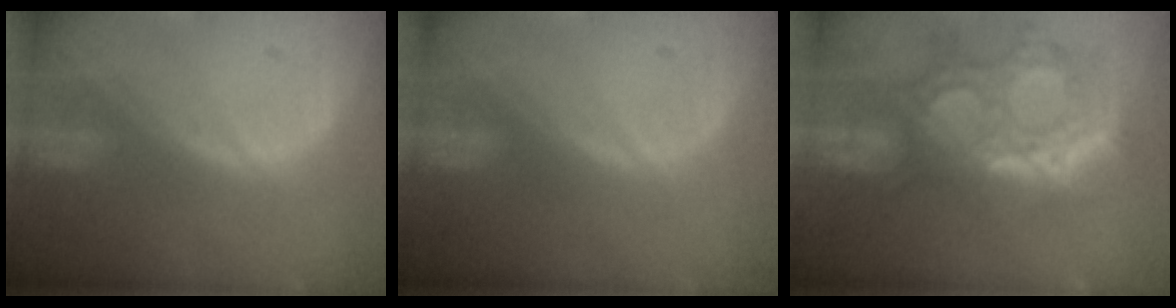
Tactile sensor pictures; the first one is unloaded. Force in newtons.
{"total": 0.0}
{"total": 12.2, "press": 10.7, "slide": 5.9}